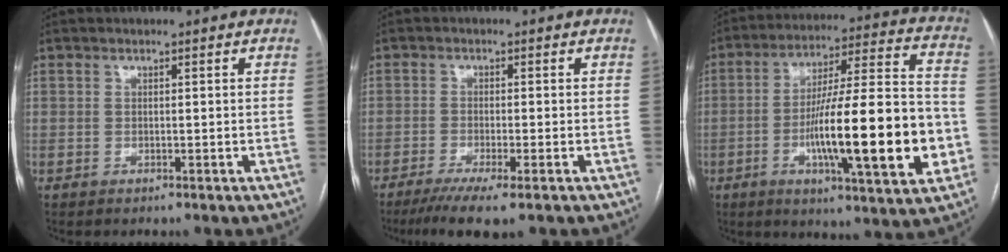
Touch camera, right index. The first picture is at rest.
{"total": 7.2, "force": [-5.0, 0.4, 5.1], "torque": [-0.080, -0.017, -0.078]}
{"total": 22.5, "force": [-5.3, 2.8, 21.7], "torque": [-0.317, 0.005, -0.078]}